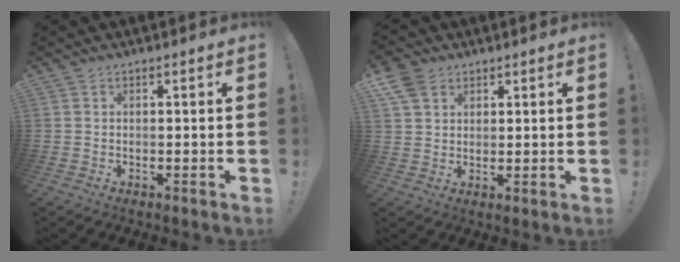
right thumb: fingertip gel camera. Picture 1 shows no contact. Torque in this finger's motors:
{"motor_torque": [-0.65, 1.03, -0.11, 0.13, 0.20]}